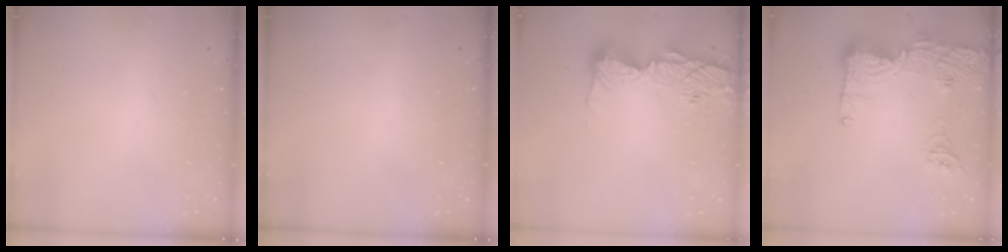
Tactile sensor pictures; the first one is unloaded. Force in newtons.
{"total": 0.0}
{"total": 14.3, "press": 14.2, "slide": 1.3}
{"total": 19.0, "press": 18.0, "slide": 5.9}